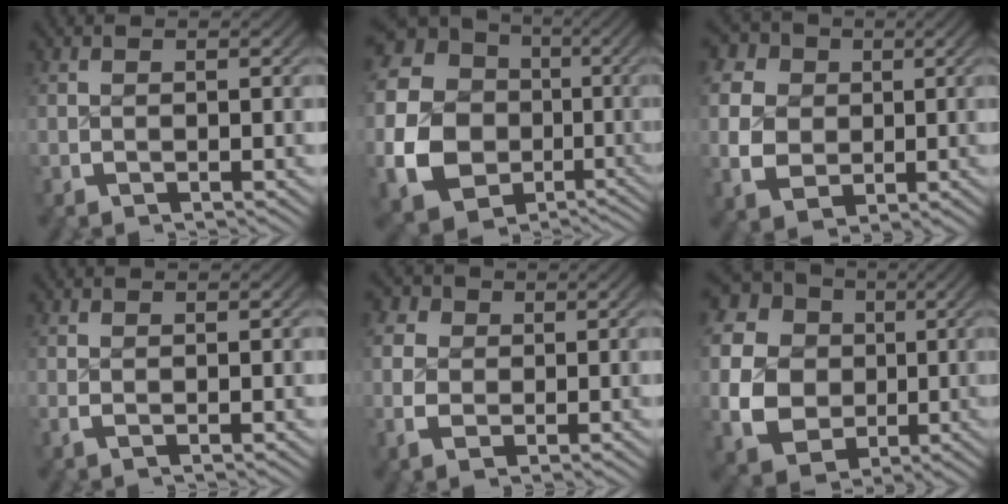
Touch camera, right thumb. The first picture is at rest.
{"total": 15.8, "force": [-2.6, 13.6, 7.6], "torque": [-0.219, -0.073, -0.026]}
{"total": 10.2, "force": [0.6, 8.6, 5.4], "torque": [-0.123, -0.028, 0.013]}
{"total": 0.6, "force": [0.2, 0.1, 0.5], "torque": [-0.016, -0.003, 0.006]}
{"total": 4.1, "force": [0.5, 3.4, 2.2], "torque": [-0.057, -0.013, 0.011]}
{"total": 17.2, "force": [1.0, 14.8, 8.6], "torque": [-0.204, -0.027, 0.007]}